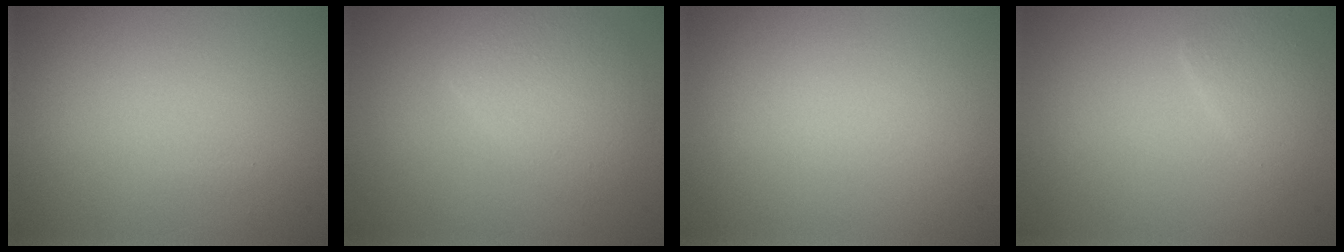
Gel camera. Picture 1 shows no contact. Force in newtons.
{"total": 3.1, "press": 3.1, "slide": 0.1}
{"total": 0.0}
{"total": 1.7, "press": 1.7, "slide": 0.1}